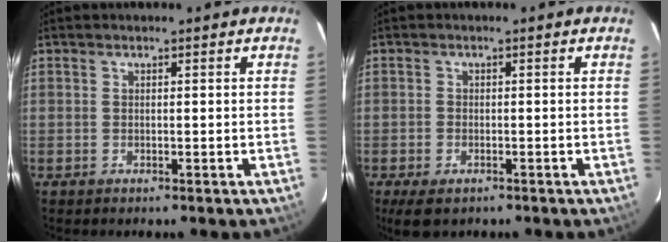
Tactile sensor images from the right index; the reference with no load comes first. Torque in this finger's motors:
{"motor_torque": [0.28, -0.19, 0.08, 0.03]}